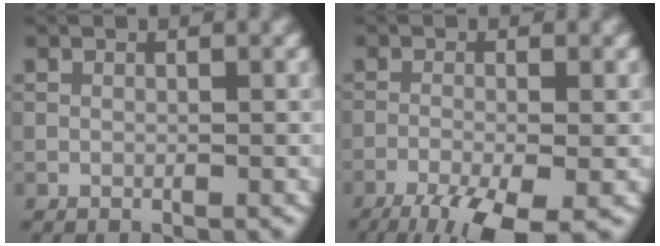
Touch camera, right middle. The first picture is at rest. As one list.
[{"total": 7.5, "force": [-4.9, 1.9, 5.3], "torque": [-0.093, -0.026, -0.090]}]